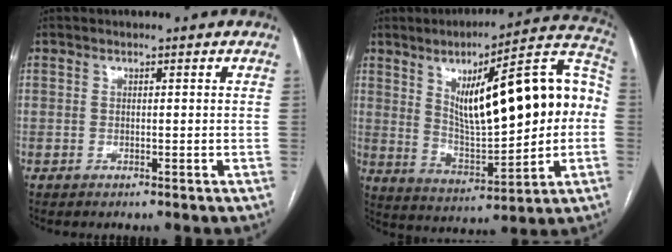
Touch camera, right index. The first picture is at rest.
{"total": 22.7, "force": [3.2, 5.4, 21.8], "torque": [-0.333, 0.035, 0.054]}